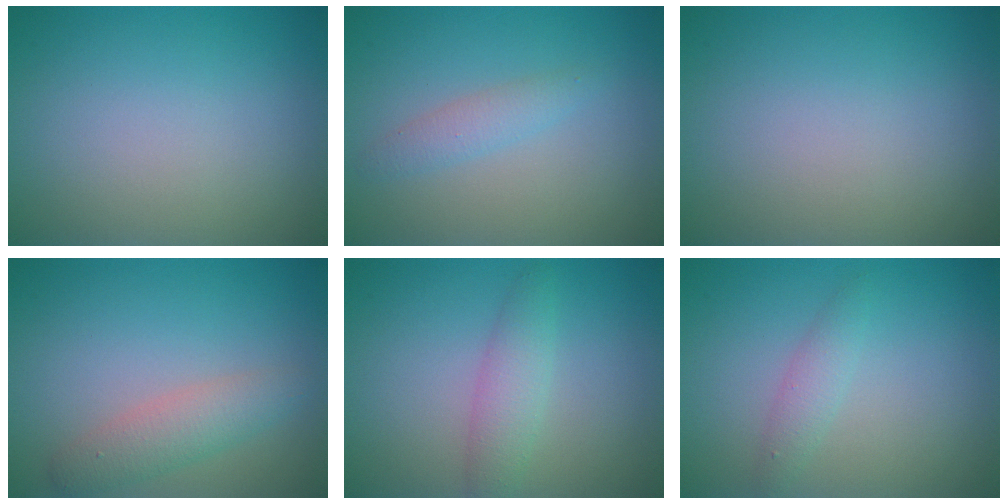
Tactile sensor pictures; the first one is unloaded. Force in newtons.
{"total": 1.6, "press": 1.6, "slide": 0.1}
{"total": 0.0}
{"total": 2.8, "press": 2.8, "slide": 0.1}
{"total": 2.5, "press": 2.5, "slide": 0.1}
{"total": 1.6, "press": 1.6, "slide": 0.1}